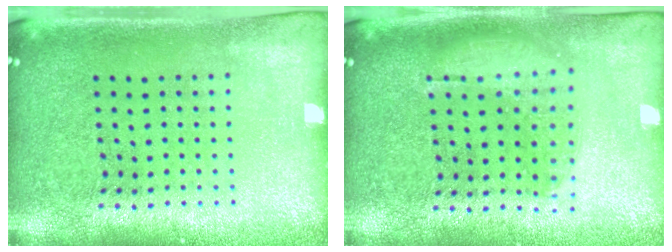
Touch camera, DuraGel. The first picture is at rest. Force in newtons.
{"total": 1.3, "press": 1.1, "slide": 0.5}